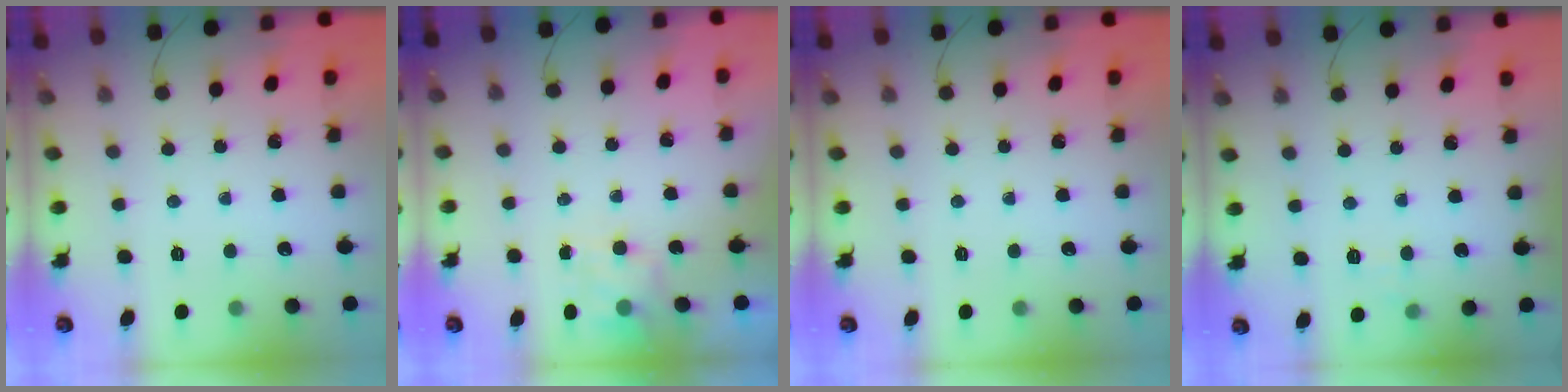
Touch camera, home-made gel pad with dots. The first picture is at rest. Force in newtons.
{"total": 4.8, "press": 4.7, "slide": 1.1}
{"total": 0.0}
{"total": 5.1, "press": 4.8, "slide": 1.4}